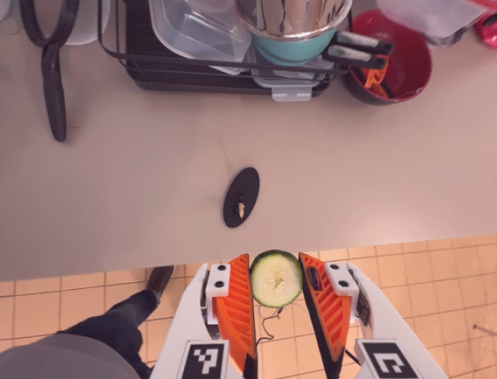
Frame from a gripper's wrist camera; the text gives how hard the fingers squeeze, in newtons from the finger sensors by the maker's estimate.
{"total": 8.1, "left": 7.9, "right": 8.3}